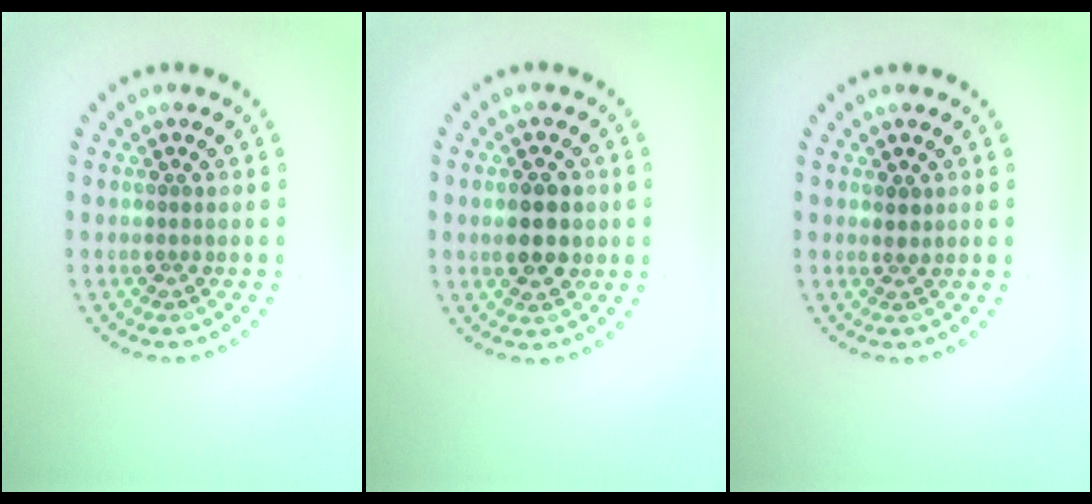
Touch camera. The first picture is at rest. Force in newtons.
{"total": 3.4, "press": 3.4, "slide": 0.1}
{"total": 1.0, "press": 0.8, "slide": 0.5}